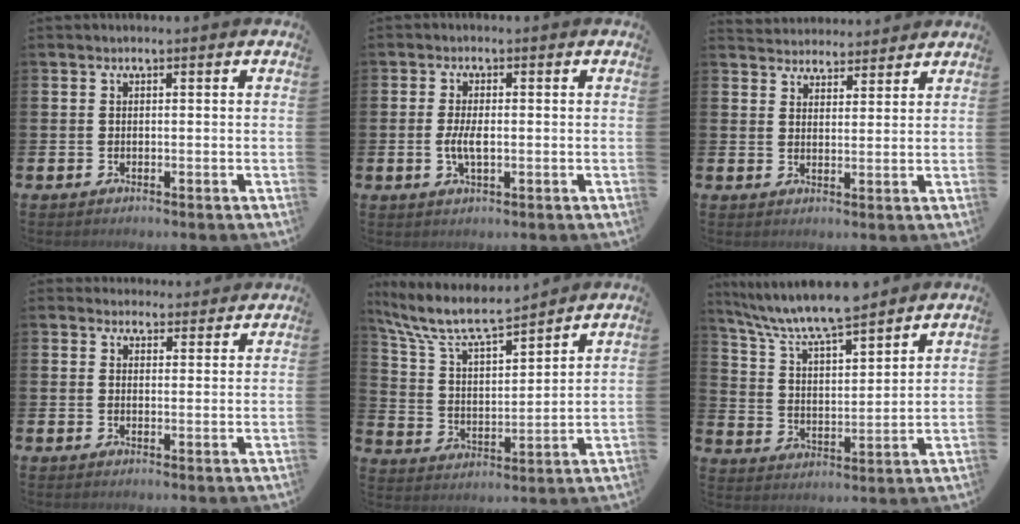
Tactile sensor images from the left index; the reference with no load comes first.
{"total": 3.3, "force": [-0.3, 1.3, 3.0], "torque": [-0.059, -0.001, -0.010]}
{"total": 3.9, "force": [3.8, 0.9, -0.4], "torque": [-0.004, -0.020, 0.070]}
{"total": 3.2, "force": [3.0, 1.1, -0.3], "torque": [0.008, -0.012, 0.053]}
{"total": 9.0, "force": [8.1, 1.6, 3.6], "torque": [-0.108, -0.046, 0.143]}
{"total": 8.4, "force": [7.8, 0.8, 3.0], "torque": [-0.093, -0.044, 0.139]}